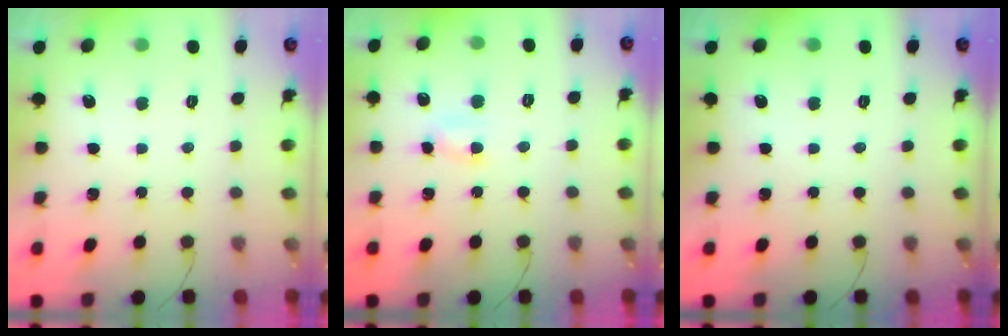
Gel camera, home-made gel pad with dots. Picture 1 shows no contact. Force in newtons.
{"total": 4.3, "press": 4.1, "slide": 1.3}
{"total": 0.0}